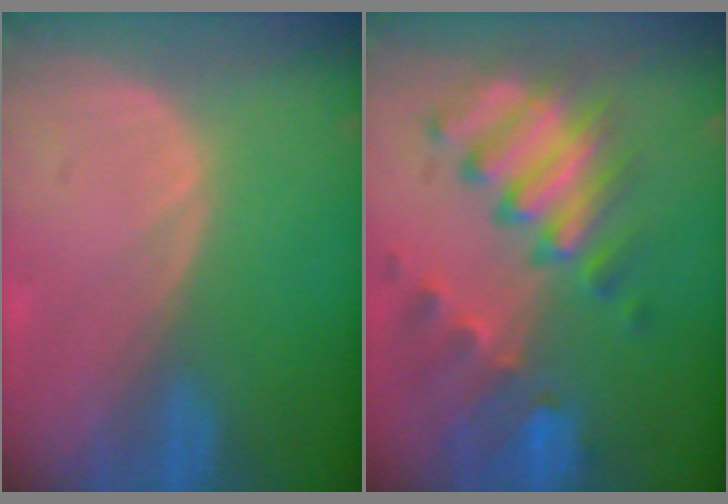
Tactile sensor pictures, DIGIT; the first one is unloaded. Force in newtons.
{"total": 10.2, "press": 8.9, "slide": 5.0}